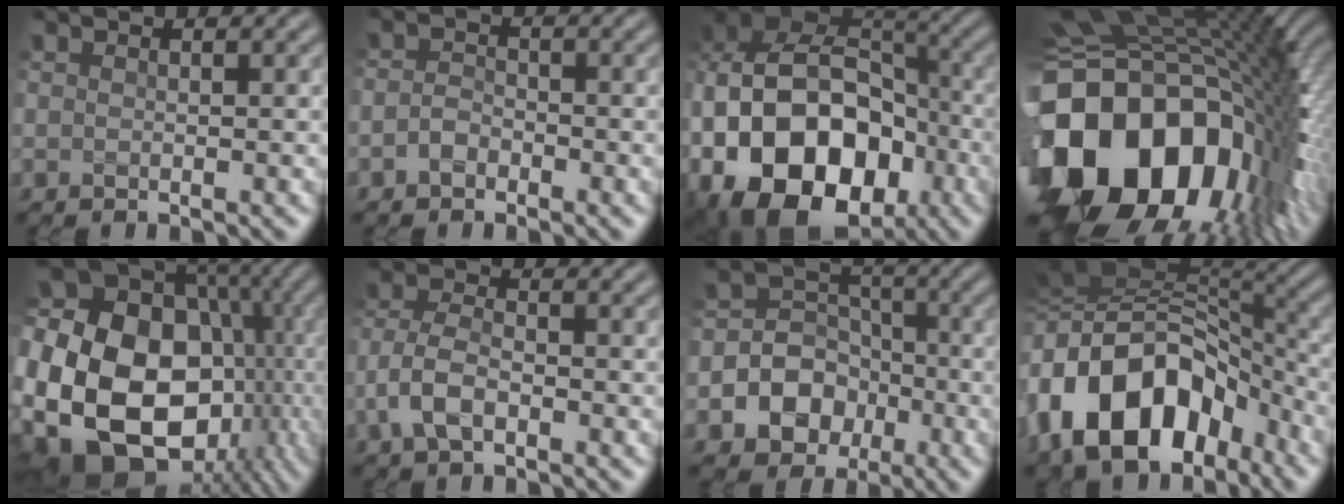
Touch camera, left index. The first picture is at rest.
{"total": 1.6, "force": [-0.9, 1.1, 0.7], "torque": [-0.013, 0.004, -0.021]}
{"total": 19.9, "force": [-6.5, 14.7, 11.7], "torque": [-0.212, -0.010, -0.125]}
{"total": 20.7, "force": [-5.0, 14.2, 14.2], "torque": [-0.300, -0.043, -0.076]}
{"total": 24.3, "force": [-2.6, 19.2, 14.7], "torque": [-0.292, -0.020, -0.068]}
{"total": 3.7, "force": [-1.6, 2.0, 2.7], "torque": [-0.058, 0.003, -0.040]}
{"total": 7.7, "force": [-2.7, 6.7, 2.7], "torque": [-0.036, 0.009, -0.073]}
{"total": 15.3, "force": [-4.5, 10.3, 10.4], "torque": [-0.197, -0.011, -0.082]}